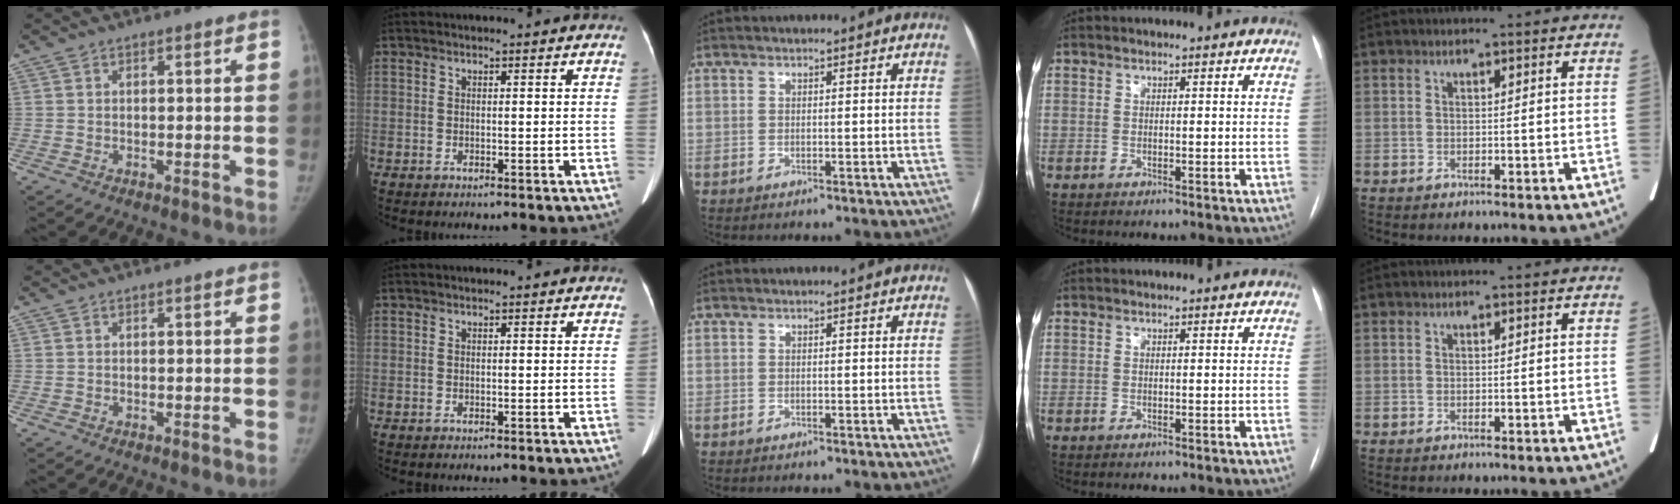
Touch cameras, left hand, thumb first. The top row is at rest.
{}